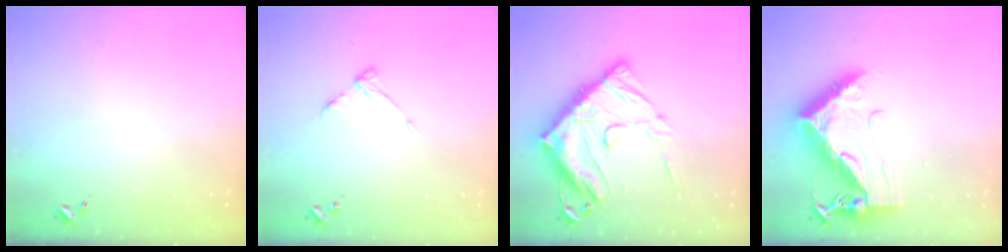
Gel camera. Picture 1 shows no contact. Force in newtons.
{"total": 4.6, "press": 4.6, "slide": 0.6}
{"total": 21.5, "press": 21.4, "slide": 2.1}
{"total": 14.1, "press": 14.0, "slide": 1.3}